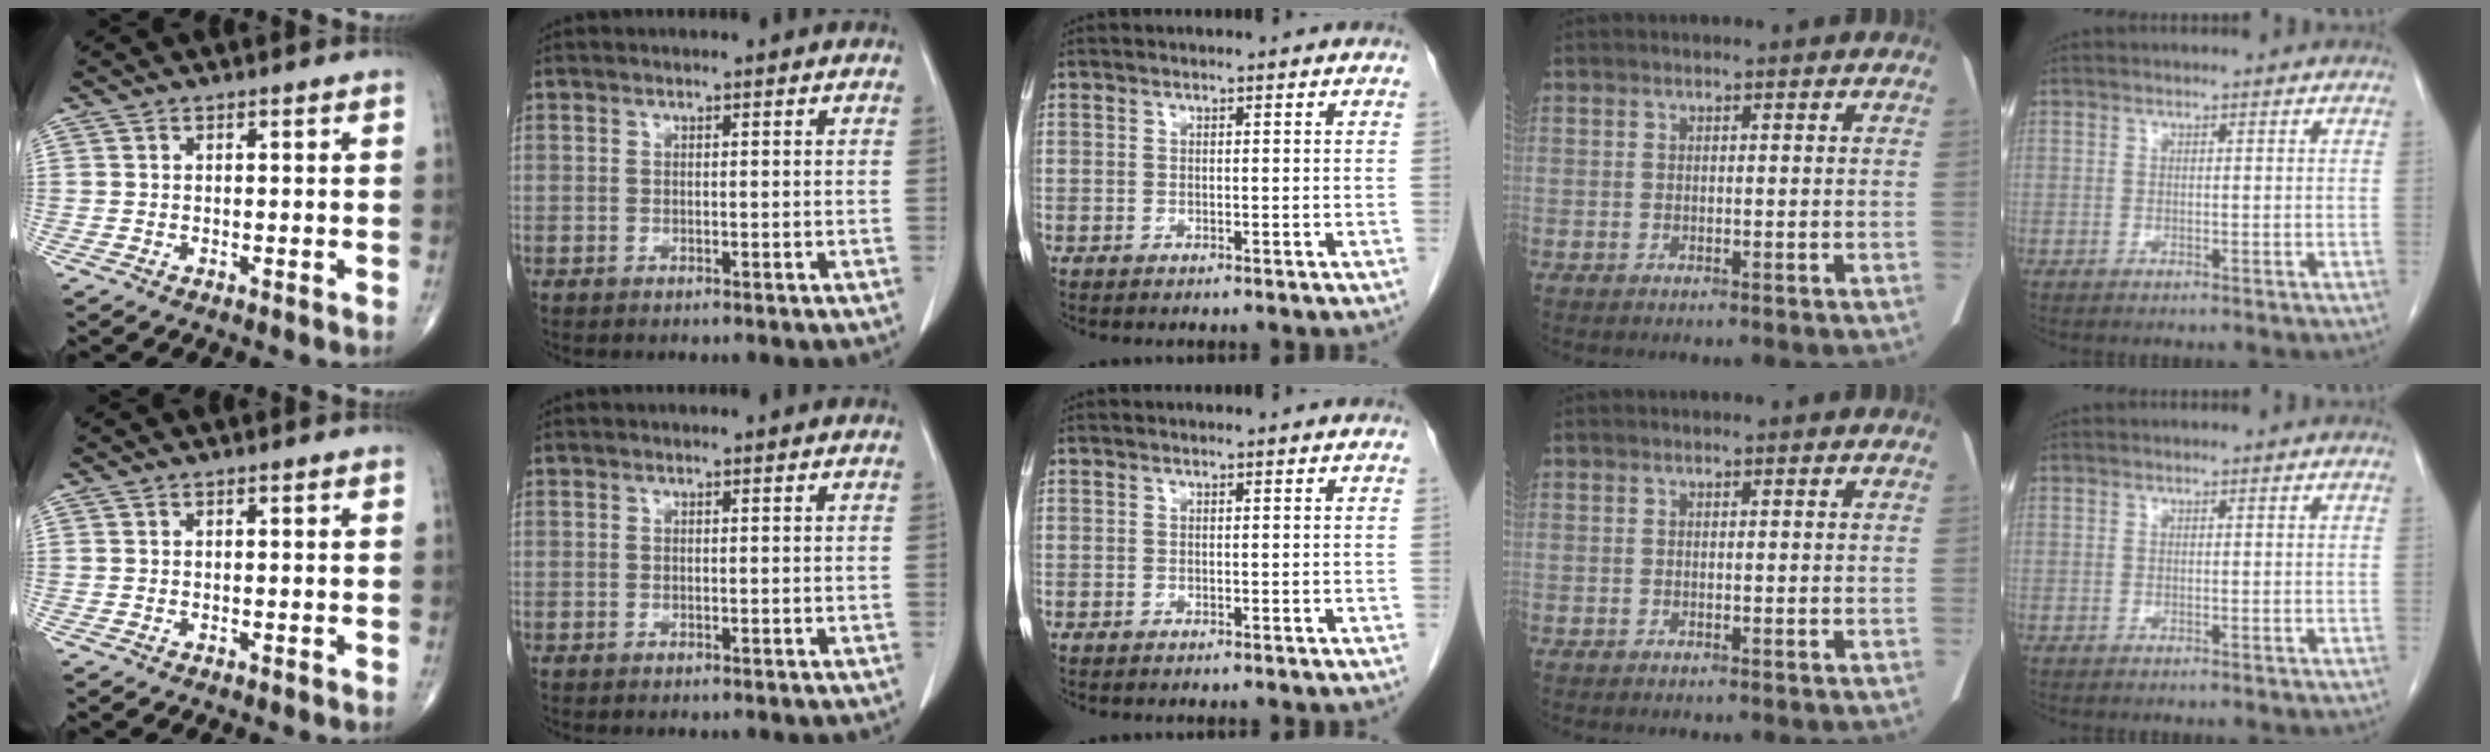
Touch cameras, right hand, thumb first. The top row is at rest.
{}